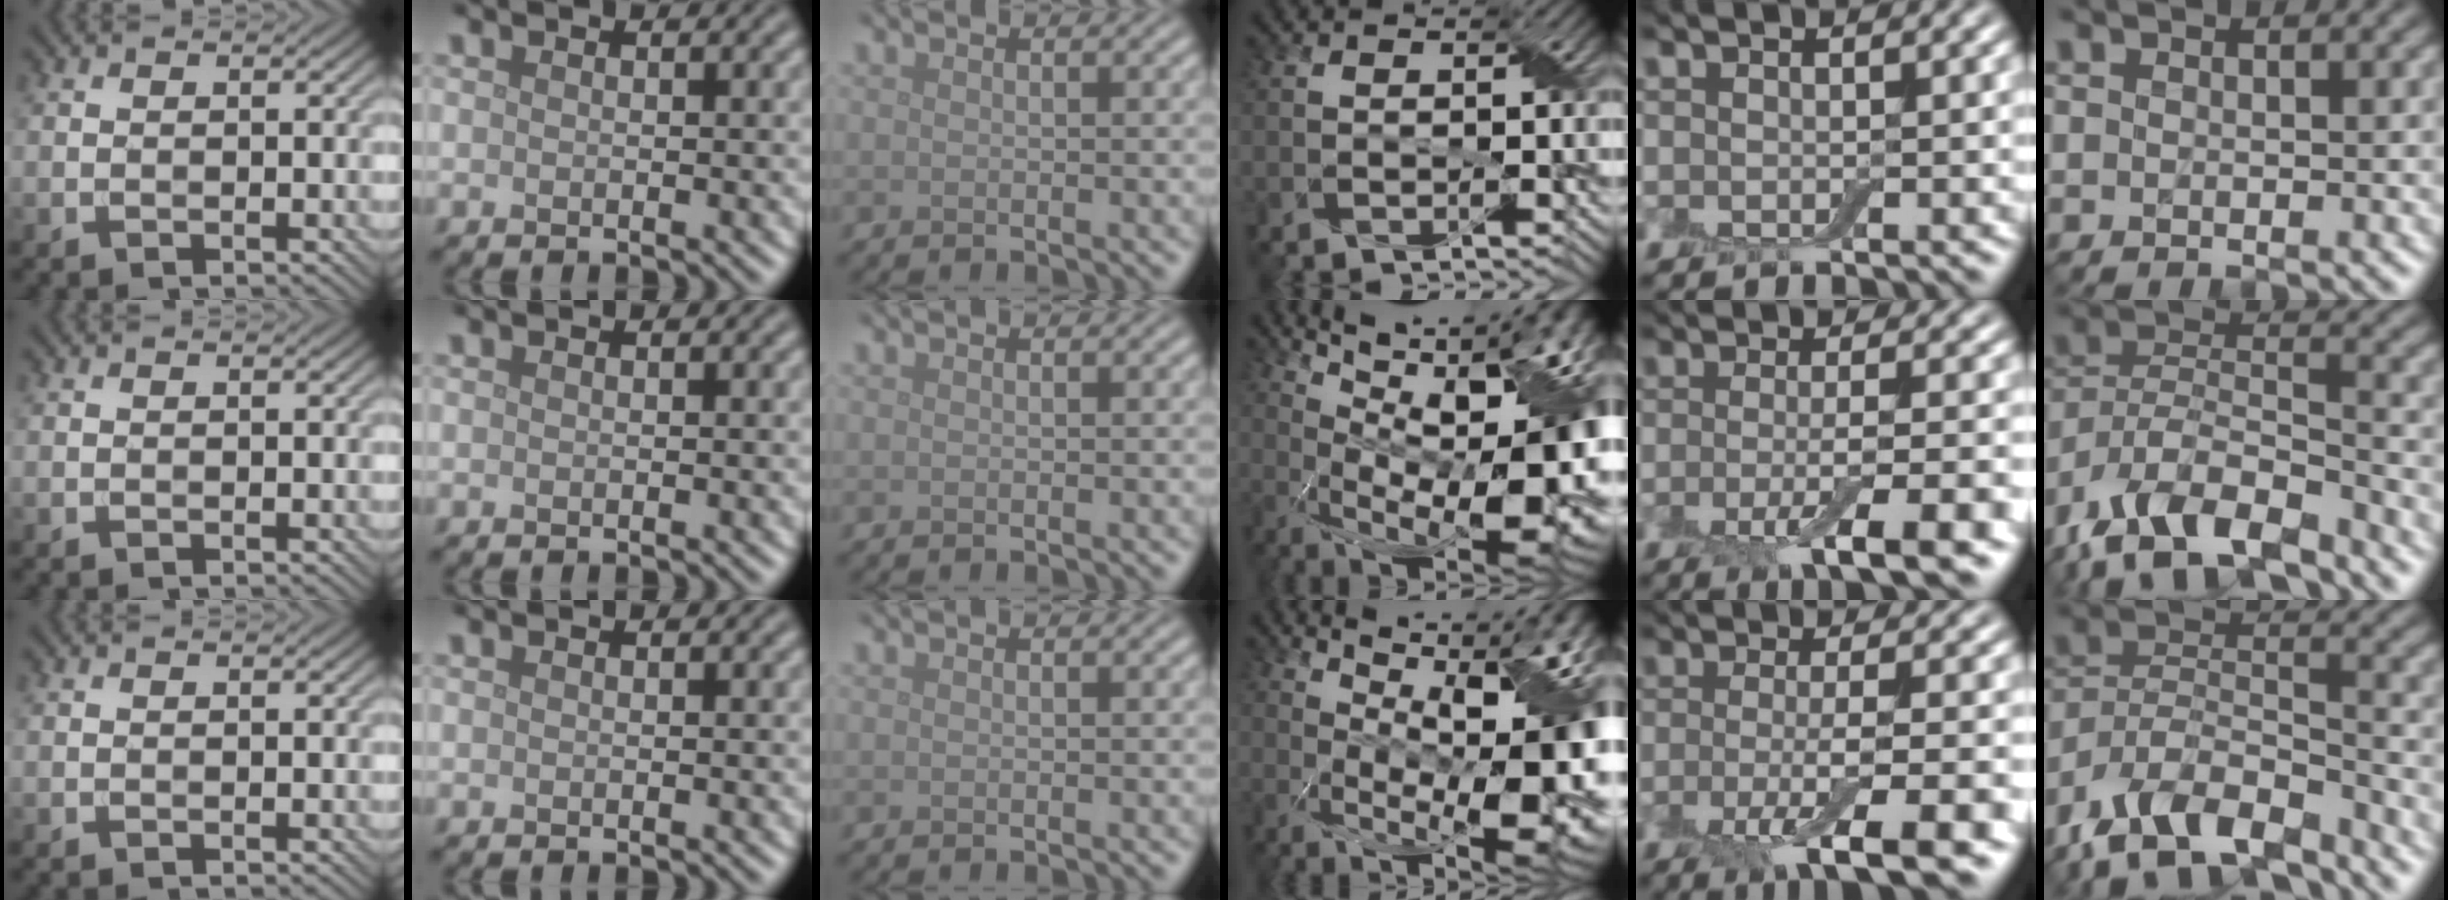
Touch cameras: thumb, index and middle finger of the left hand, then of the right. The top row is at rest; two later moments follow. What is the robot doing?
{"motion": "wrap", "object": "adhesive wrap"}